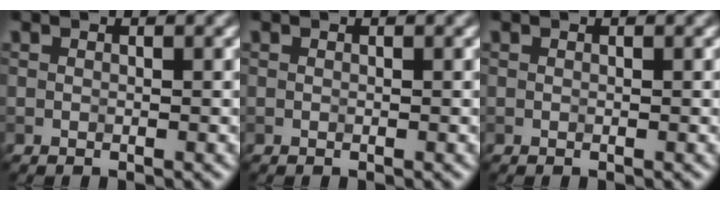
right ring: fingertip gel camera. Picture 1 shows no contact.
{"total": 0.0}
{"total": 0.0}